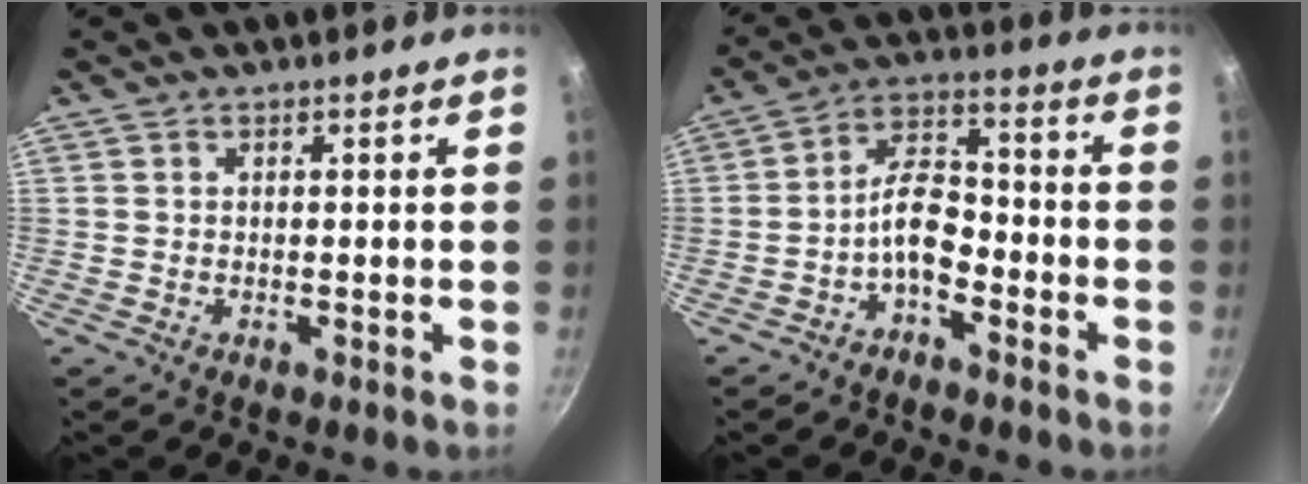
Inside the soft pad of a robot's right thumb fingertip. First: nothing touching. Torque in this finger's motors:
{"motor_torque": [1.27, 0.74, 0.01, -0.04, 0.11]}